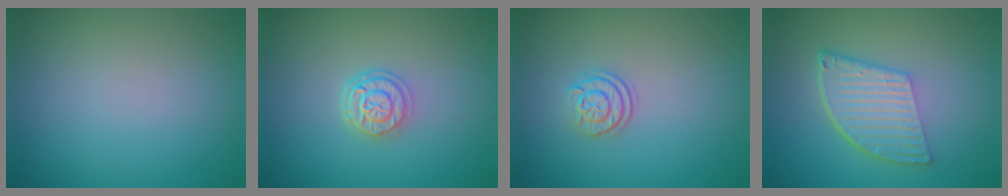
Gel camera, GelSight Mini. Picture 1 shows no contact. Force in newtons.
{"total": 2.7, "press": 2.2, "slide": 1.6}
{"total": 2.1, "press": 1.7, "slide": 1.3}
{"total": 6.1, "press": 4.1, "slide": 4.5}